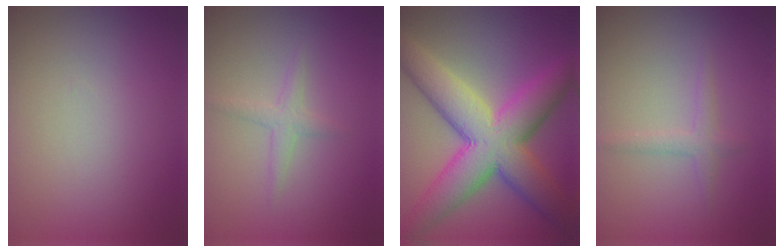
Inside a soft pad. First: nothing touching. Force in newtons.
{"total": 1.4, "press": 1.4, "slide": 0.0}
{"total": 11.1, "press": 11.1, "slide": 0.3}
{"total": 1.4, "press": 1.4, "slide": 0.1}